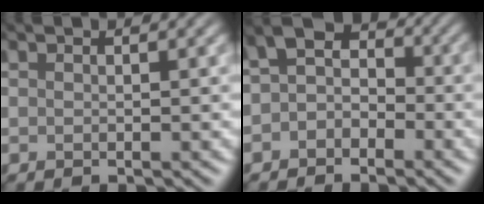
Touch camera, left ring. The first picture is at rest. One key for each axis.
{"total": 3.3, "fx": -0.9, "fy": 2.5, "fz": 2.0, "tx": -0.028, "ty": 0.011, "tz": -0.027}